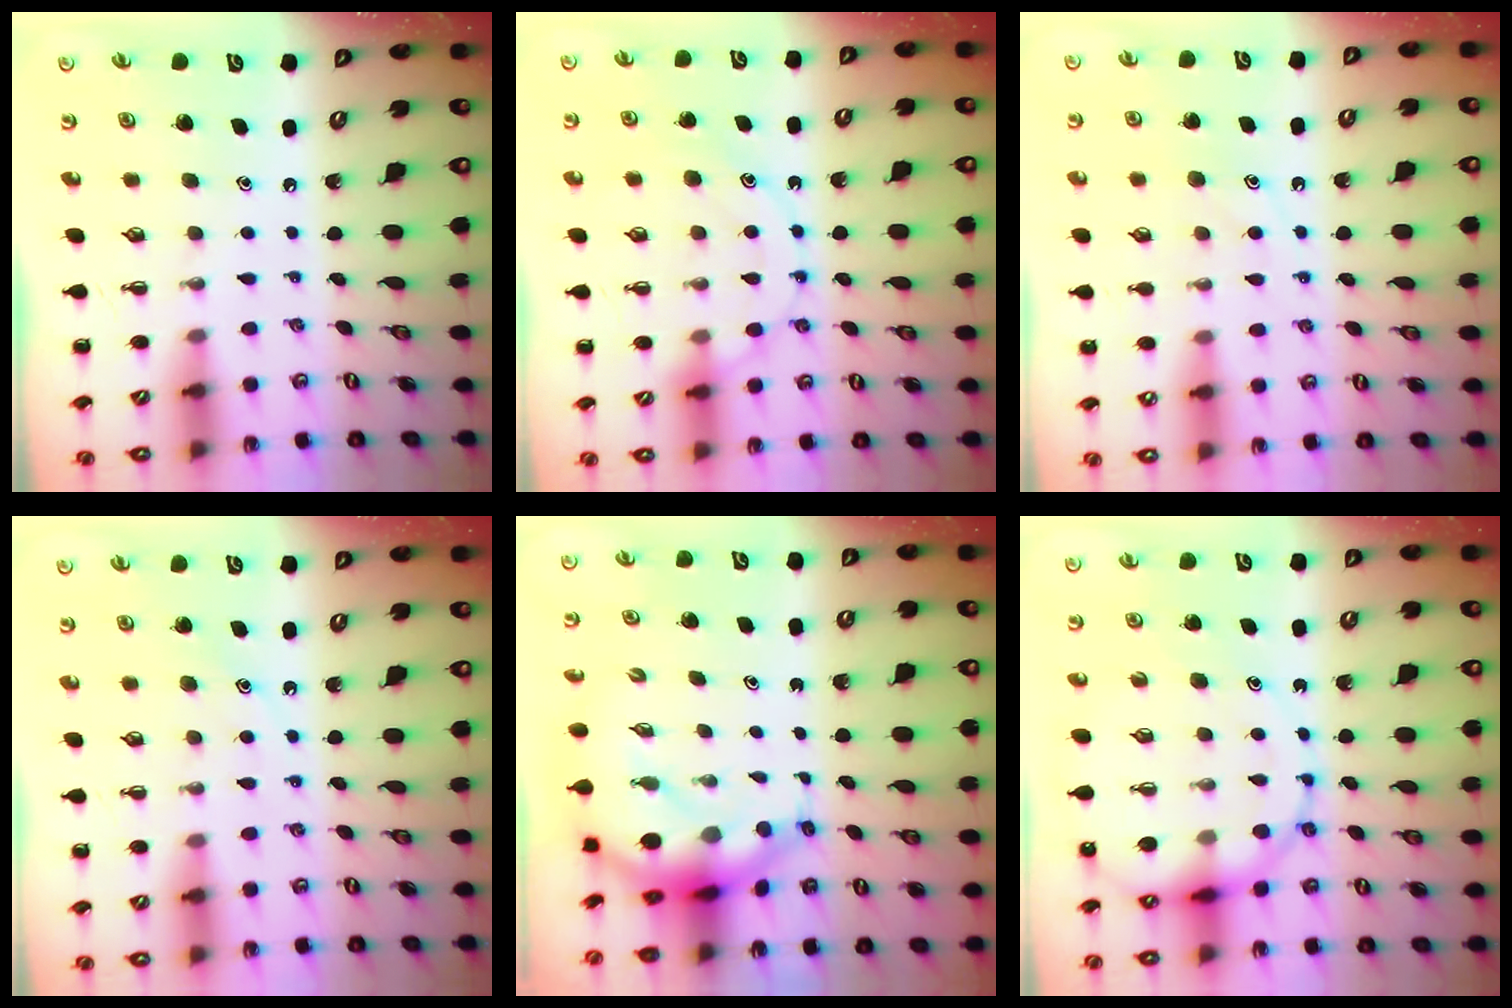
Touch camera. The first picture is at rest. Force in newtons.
{"total": 13.3, "press": 13.2, "slide": 1.4}
{"total": 9.3, "press": 9.3, "slide": 1.1}
{"total": 8.4, "press": 8.3, "slide": 1.3}
{"total": 7.7, "press": 7.3, "slide": 2.3}
{"total": 16.3, "press": 15.6, "slide": 4.7}